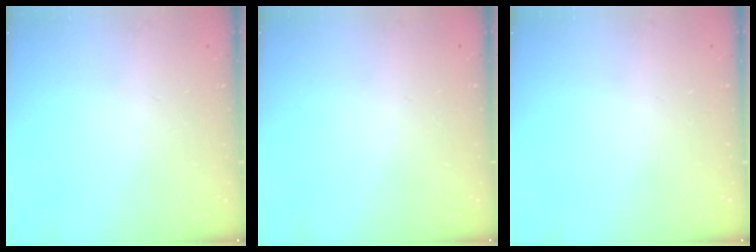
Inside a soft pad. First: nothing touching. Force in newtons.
{"total": 0.0}
{"total": 0.0}